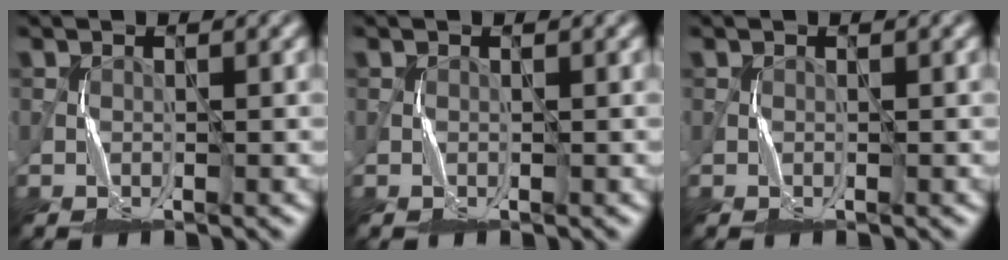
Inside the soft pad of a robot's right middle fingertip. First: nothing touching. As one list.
[{"total": 0.0}, {"total": 0.0}]